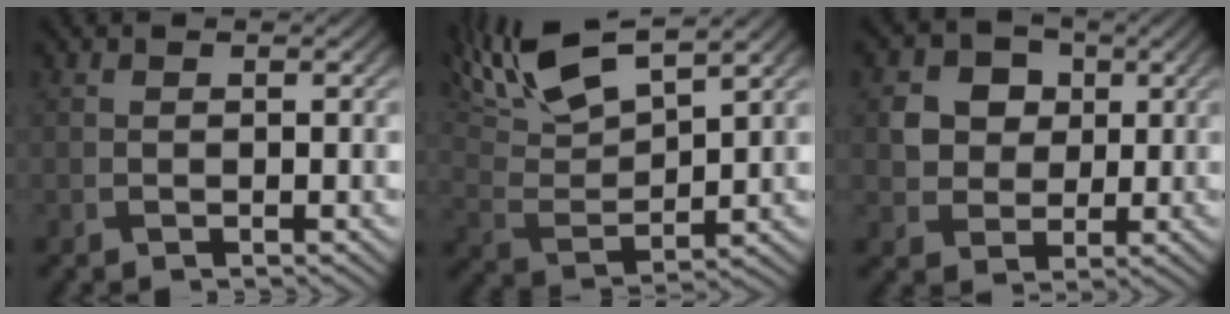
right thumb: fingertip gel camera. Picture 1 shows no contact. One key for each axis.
{"total": 12.6, "fx": 8.6, "fy": 3.7, "fz": 8.4, "tx": -0.203, "ty": 0.019, "tz": 0.168}
{"total": 5.4, "fx": 0.9, "fy": 4.9, "fz": 2.2, "tx": -0.066, "ty": -0.002, "tz": 0.005}